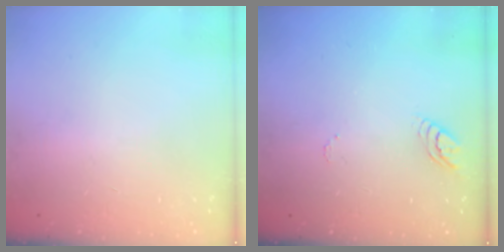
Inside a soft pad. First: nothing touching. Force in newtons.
{"total": 3.8, "press": 3.8, "slide": 0.3}